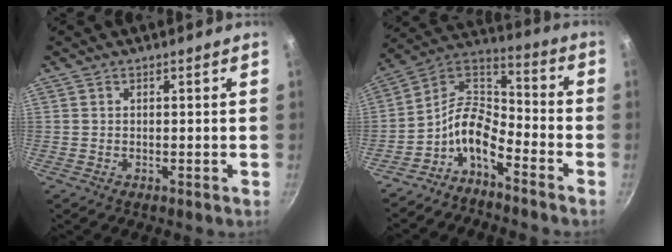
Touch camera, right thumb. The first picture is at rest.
{"total": 10.1, "force": [-6.0, 4.8, 6.6], "torque": [-0.123, 0.080, -0.136]}